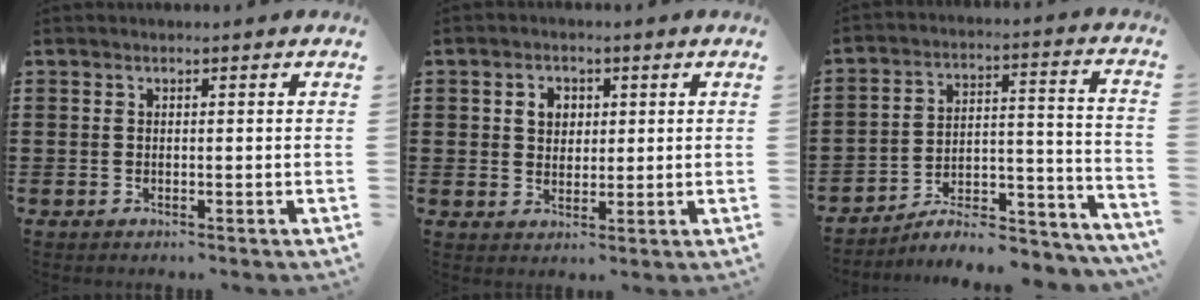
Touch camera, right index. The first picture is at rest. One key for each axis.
{"total": 3.2, "fx": 0.8, "fy": 2.7, "fz": 1.5, "tx": -0.041, "ty": 0.013, "tz": 0.012}
{"total": 7.3, "fx": -6.3, "fy": 2.0, "fz": 3.0, "tx": -0.040, "ty": 0.011, "tz": -0.118}